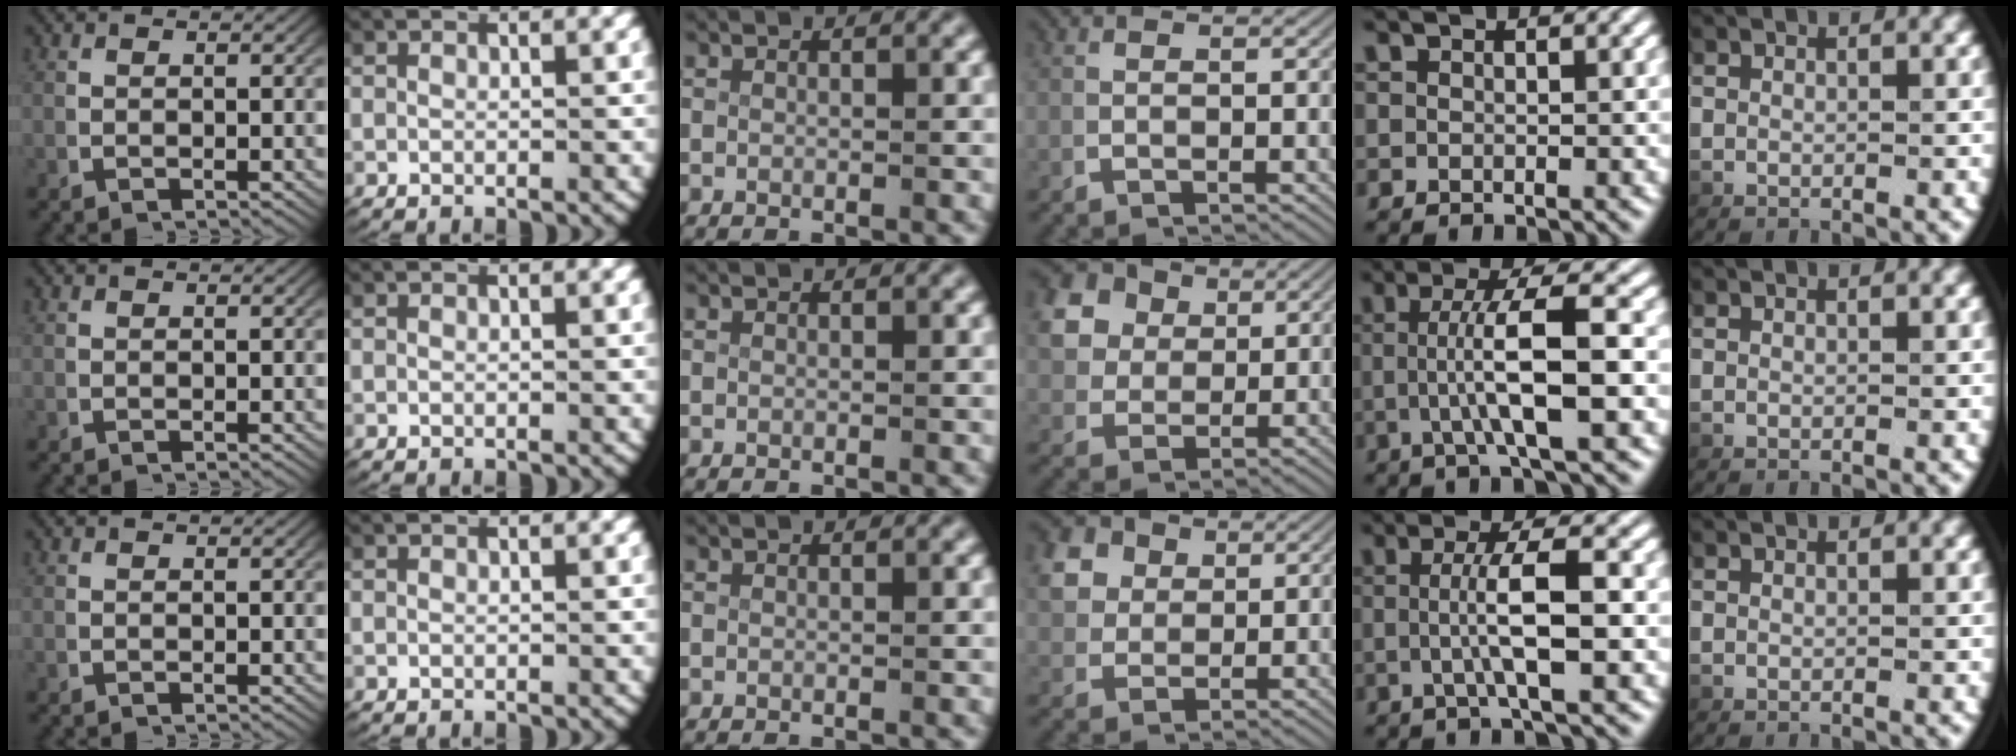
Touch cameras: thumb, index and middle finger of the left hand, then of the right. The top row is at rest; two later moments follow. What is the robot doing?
{"motion": "lift_and_place", "object": "card"}